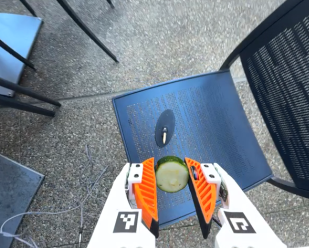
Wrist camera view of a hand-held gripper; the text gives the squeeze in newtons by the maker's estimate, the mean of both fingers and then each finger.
{"total": 10.0, "left": 9.4, "right": 10.6}